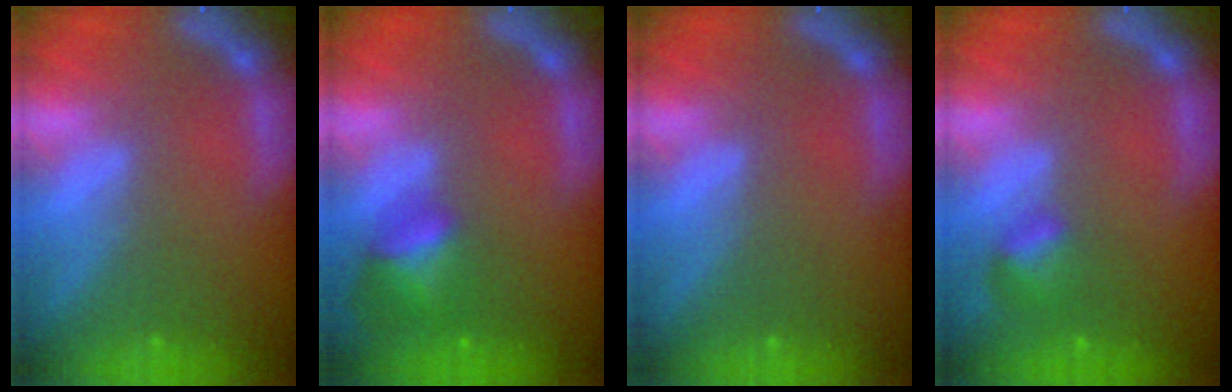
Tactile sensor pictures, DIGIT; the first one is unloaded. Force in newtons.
{"total": 3.5}
{"total": 0.0}
{"total": 1.9}